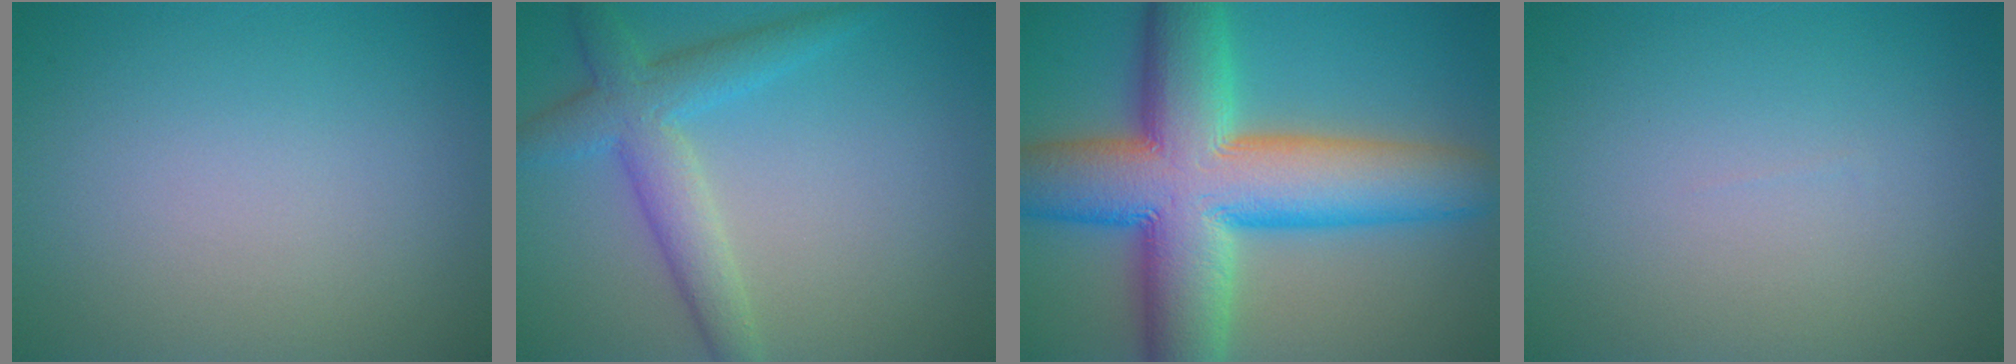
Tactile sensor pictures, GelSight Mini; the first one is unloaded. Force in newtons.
{"total": 4.5, "press": 4.5, "slide": 0.2}
{"total": 15.2, "press": 15.2, "slide": 0.6}
{"total": 0.0}